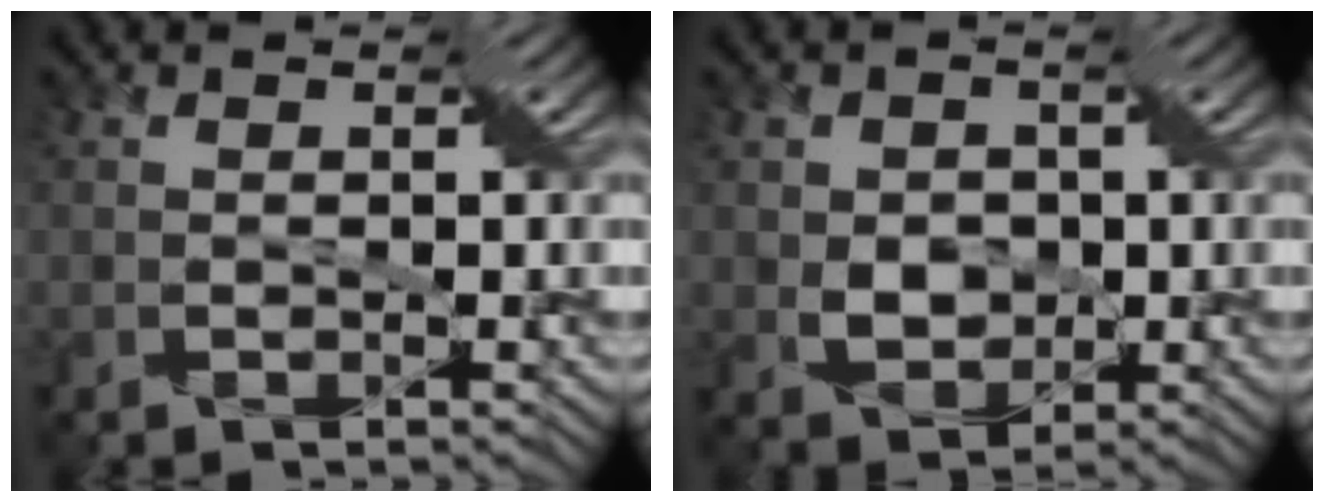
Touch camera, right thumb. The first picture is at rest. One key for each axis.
{"total": 3.6, "fx": 0.2, "fy": 3.0, "fz": 2.1, "tx": -0.062, "ty": -0.005, "tz": -0.003}